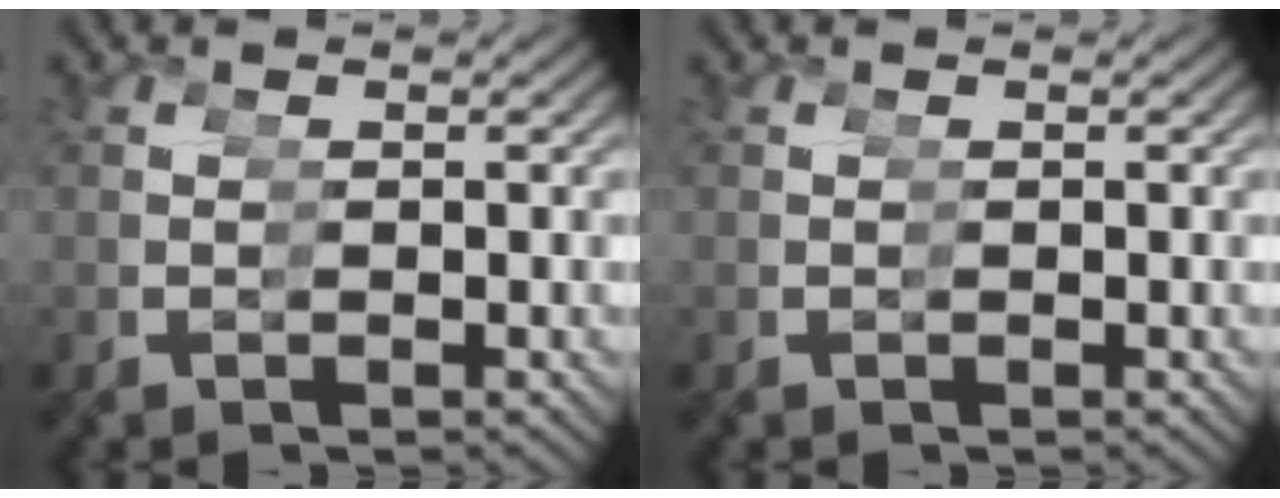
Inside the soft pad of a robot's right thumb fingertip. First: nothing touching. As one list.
[{"total": 0.0}]